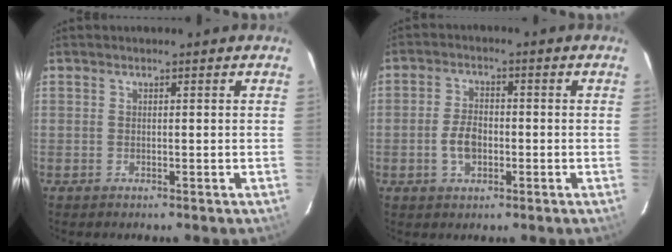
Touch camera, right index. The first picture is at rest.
{"total": 5.3, "force": [-1.4, 3.3, 3.8], "torque": [-0.080, 0.006, -0.021]}